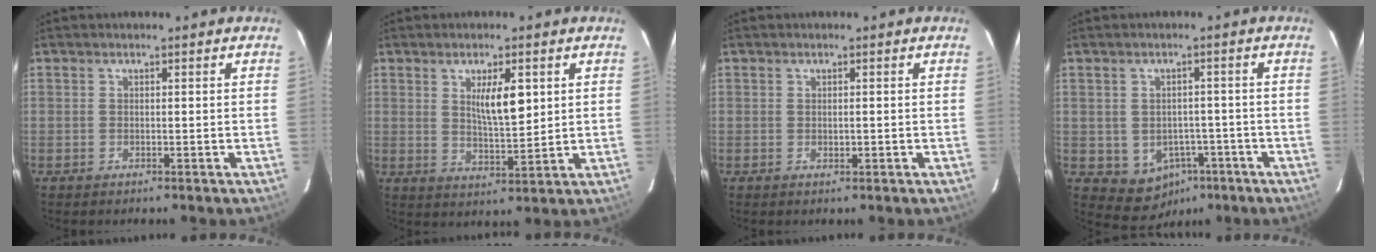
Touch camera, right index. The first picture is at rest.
{"total": 6.5, "force": [2.1, 1.7, 5.9], "torque": [-0.100, -0.005, 0.040]}
{"total": 0.8, "force": [-0.1, 0.3, 0.7], "torque": [-0.012, -0.001, 0.002]}
{"total": 7.0, "force": [-2.6, 5.8, 2.8], "torque": [-0.043, 0.012, -0.020]}